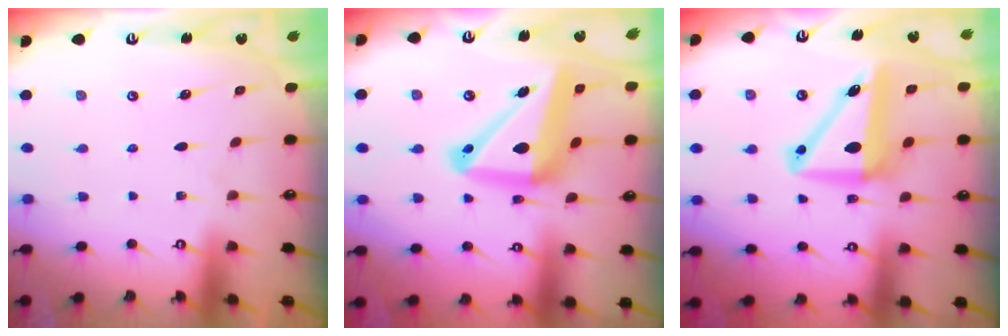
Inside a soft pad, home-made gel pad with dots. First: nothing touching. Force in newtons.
{"total": 18.0, "press": 17.8, "slide": 2.3}
{"total": 9.5, "press": 8.9, "slide": 3.5}